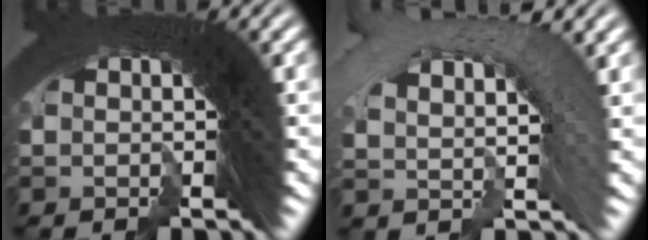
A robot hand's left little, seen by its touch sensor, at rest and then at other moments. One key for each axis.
{"total": 3.8, "fx": -1.4, "fy": 3.3, "fz": 1.3, "tx": -0.017, "ty": 0.010, "tz": -0.032}